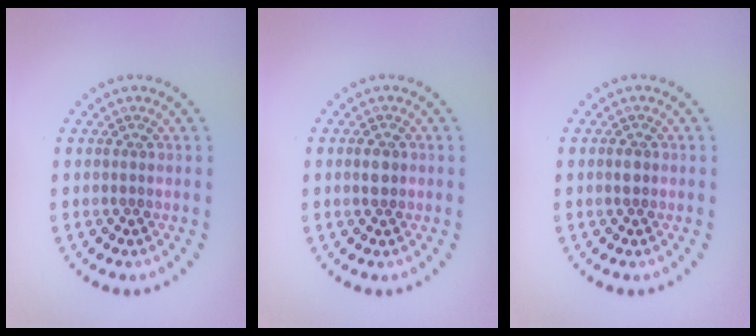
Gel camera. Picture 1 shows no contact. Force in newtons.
{"total": 1.6, "press": 1.6, "slide": 0.2}
{"total": 0.9, "press": 0.8, "slide": 0.3}